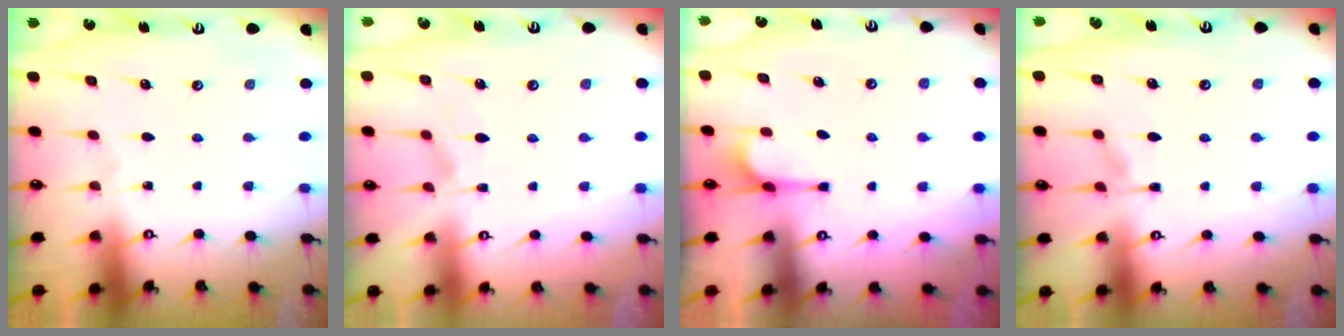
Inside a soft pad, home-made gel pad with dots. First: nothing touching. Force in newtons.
{"total": 1.4, "press": 0.7, "slide": 1.1}
{"total": 1.0, "press": 0.3, "slide": 1.0}
{"total": 6.1, "press": 6.0, "slide": 0.8}